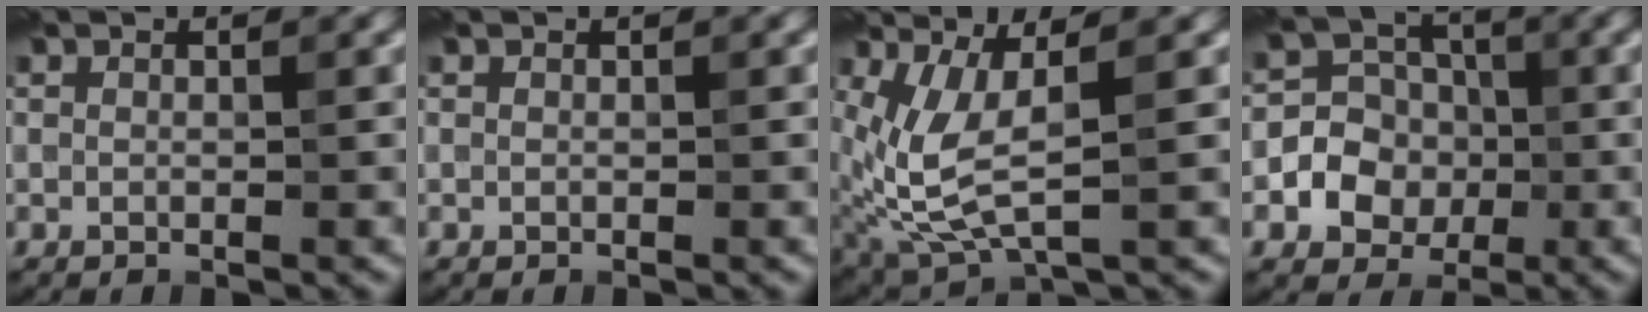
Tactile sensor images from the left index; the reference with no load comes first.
{"total": 0.0}
{"total": 5.8, "force": [0.2, 2.3, 5.4], "torque": [-0.140, -0.017, 0.016]}
{"total": 5.5, "force": [-1.1, 5.0, 2.1], "torque": [-0.007, 0.003, -0.042]}